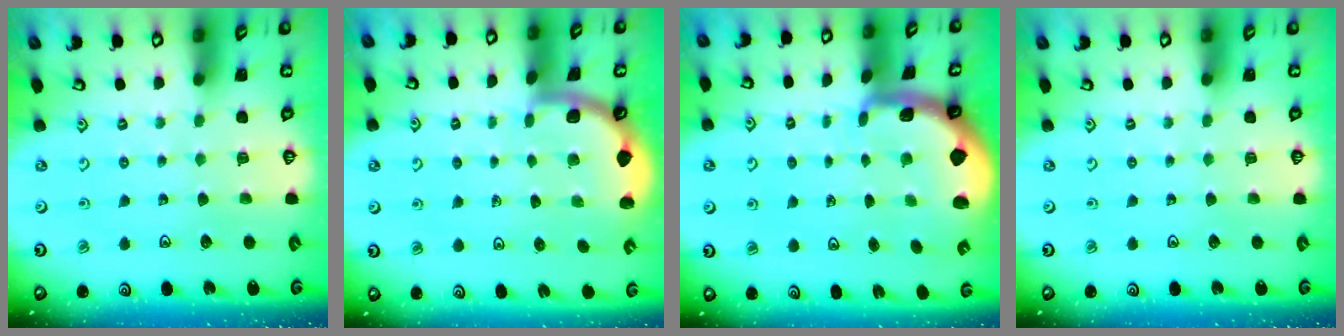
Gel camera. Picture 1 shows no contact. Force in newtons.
{"total": 1.9, "press": 1.9, "slide": 0.0}
{"total": 1.7, "press": 1.7, "slide": 0.4}
{"total": 0.0}